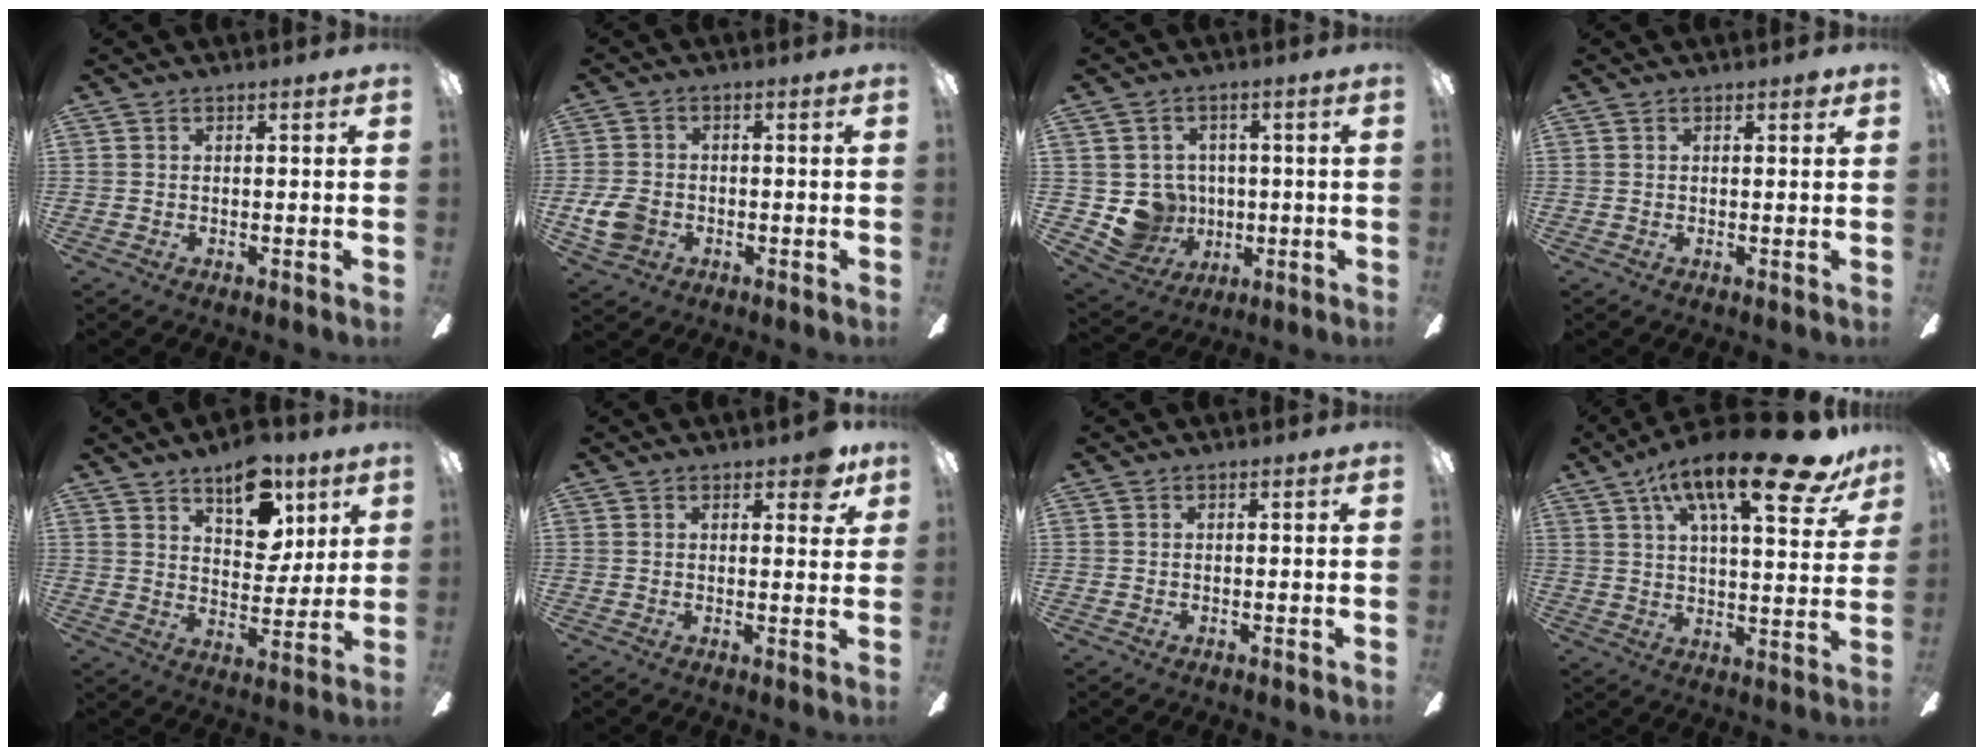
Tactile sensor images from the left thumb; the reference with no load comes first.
{"total": 6.8, "force": [-1.9, 5.3, 3.8], "torque": [-0.086, 0.009, -0.037]}
{"total": 8.6, "force": [0.0, 8.5, 1.6], "torque": [-0.066, -0.009, 0.011]}
{"total": 1.2, "force": [0.8, 0.4, 0.8], "torque": [-0.010, -0.001, 0.012]}
{"total": 13.7, "force": [8.3, 7.5, 7.9], "torque": [-0.102, -0.035, 0.147]}
{"total": 5.4, "force": [3.4, 2.3, 3.5], "torque": [-0.035, -0.013, 0.053]}
{"total": 0.0}
{"total": 22.3, "force": [13.2, 6.3, 16.8], "torque": [-0.257, -0.067, 0.204]}